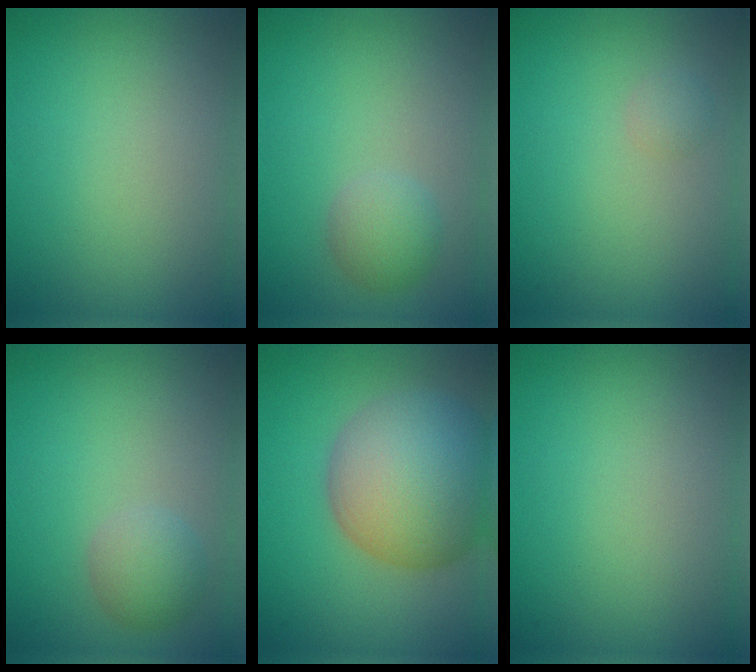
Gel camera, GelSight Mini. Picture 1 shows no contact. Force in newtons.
{"total": 2.2, "press": 2.2, "slide": 0.1}
{"total": 0.8, "press": 0.8, "slide": 0.0}
{"total": 2.2, "press": 2.2, "slide": 0.1}
{"total": 11.3, "press": 11.3, "slide": 0.8}
{"total": 0.0}